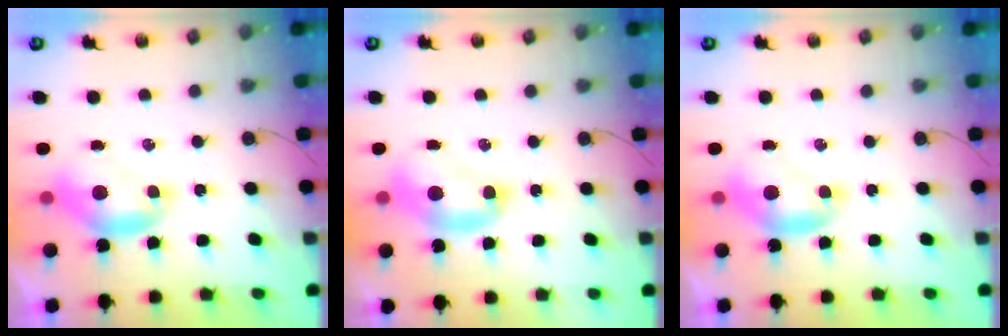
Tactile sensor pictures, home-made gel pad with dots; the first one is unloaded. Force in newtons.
{"total": 2.3, "press": 2.3, "slide": 0.2}
{"total": 0.0}